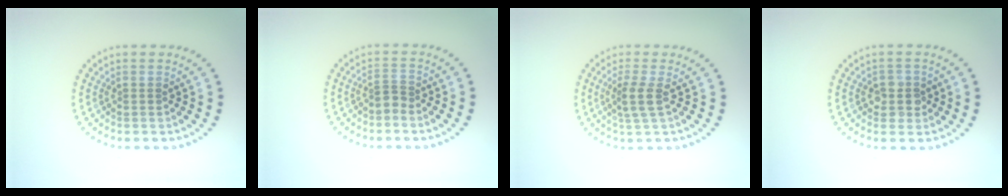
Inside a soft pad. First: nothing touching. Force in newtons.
{"total": 1.1, "press": 0.7, "slide": 0.9}
{"total": 2.2, "press": 1.7, "slide": 1.3}
{"total": 2.3, "press": 2.1, "slide": 0.8}